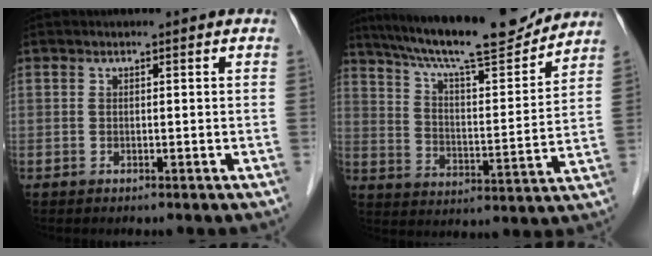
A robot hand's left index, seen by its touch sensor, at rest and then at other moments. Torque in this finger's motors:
{"motor_torque": [0.77, -0.76, 0.63, 0.14]}